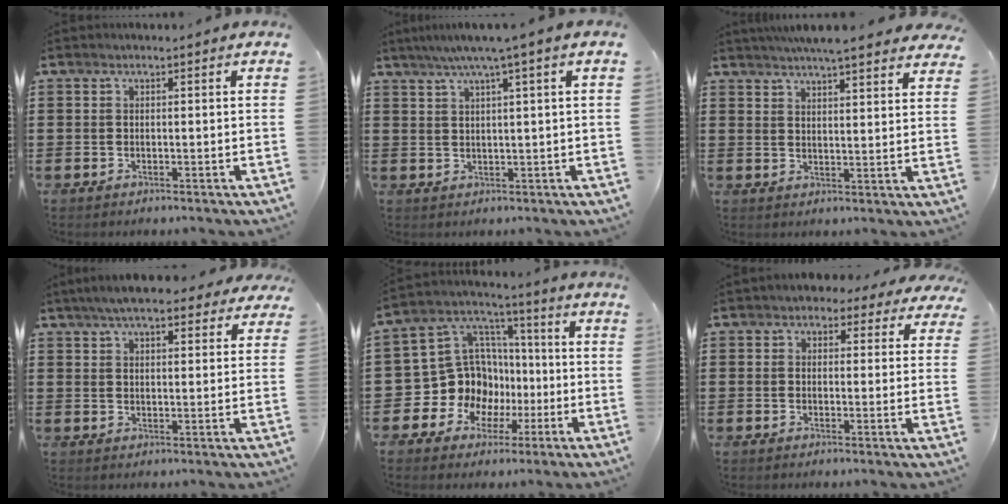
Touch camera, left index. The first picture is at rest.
{"total": 3.7, "force": [2.0, -0.5, 3.0], "torque": [-0.062, -0.001, 0.031]}
{"total": 5.7, "force": [5.3, 0.1, 2.1], "torque": [-0.057, -0.013, 0.096]}
{"total": 6.9, "force": [5.6, 1.7, 3.7], "torque": [-0.086, 0.002, 0.103]}
{"total": 12.2, "force": [-2.0, 11.4, 3.6], "torque": [-0.117, -0.007, -0.026]}
{"total": 2.8, "force": [2.0, 1.6, 1.0], "torque": [-0.022, 0.002, 0.034]}